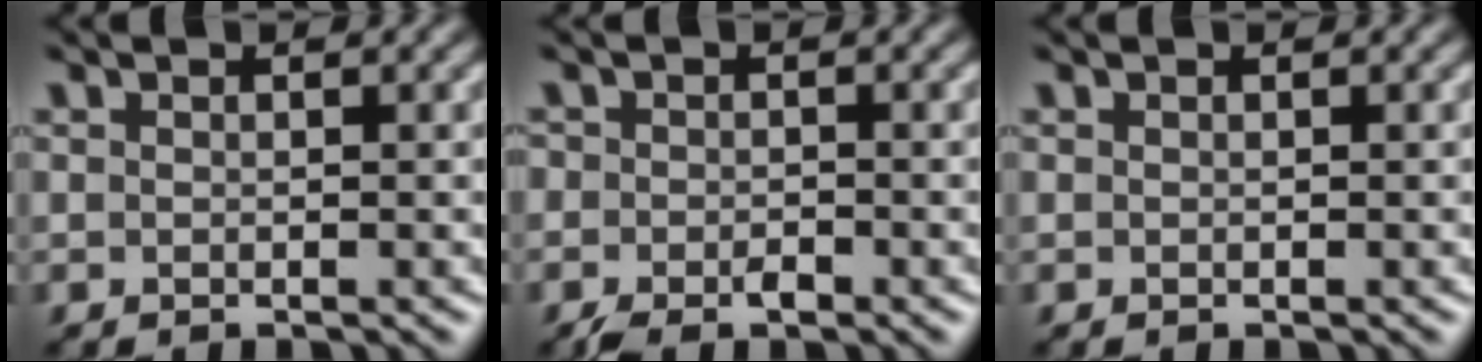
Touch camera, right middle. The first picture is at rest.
{"total": 2.3, "force": [-1.4, 1.2, 1.3], "torque": [-0.026, -0.002, -0.029]}
{"total": 0.0}